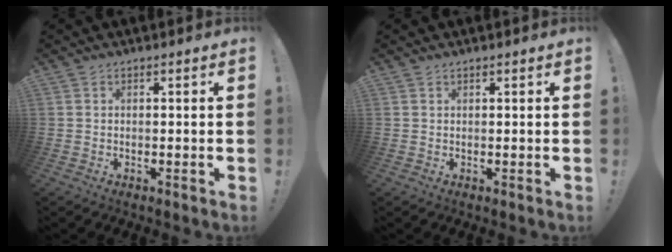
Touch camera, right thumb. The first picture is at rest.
{"total": 0.5, "force": [0.5, 0.0, 0.2], "torque": [-0.001, -0.001, 0.008]}